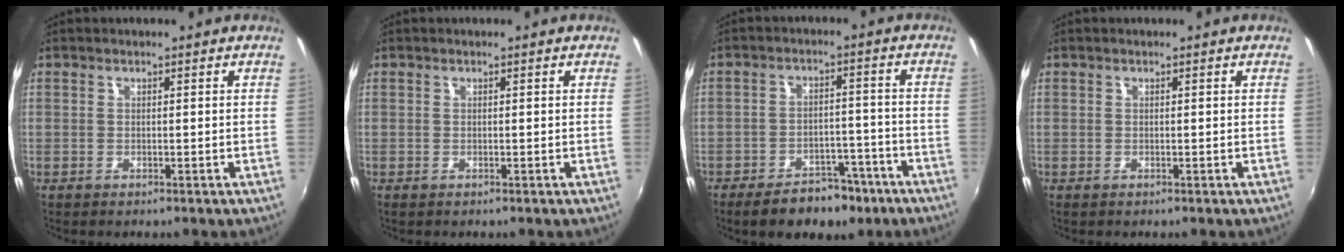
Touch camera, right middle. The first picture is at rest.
{"total": 0.0}
{"total": 10.1, "force": [-7.3, 5.1, 4.9], "torque": [-0.102, 0.014, -0.092]}
{"total": 0.0}